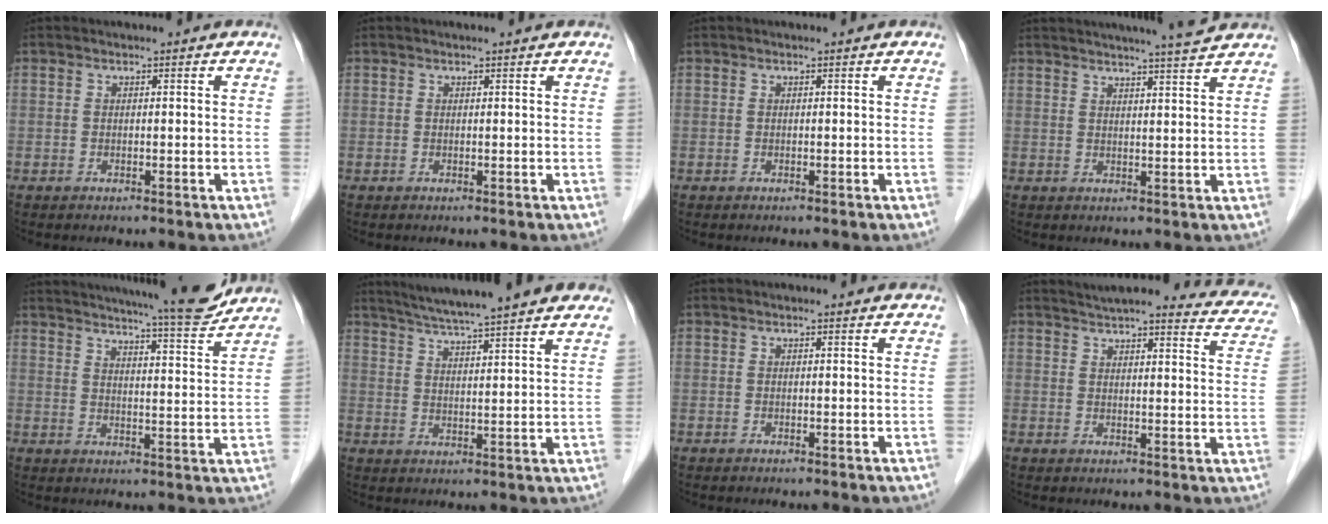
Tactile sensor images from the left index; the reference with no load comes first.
{"total": 0.7, "force": [0.7, -0.1, 0.3], "torque": [-0.009, 0.003, 0.013]}
{"total": 0.0}
{"total": 8.7, "force": [7.9, -0.7, 3.5], "torque": [-0.057, 0.008, 0.096]}
{"total": 15.2, "force": [14.0, 0.4, 6.0], "torque": [-0.092, -0.022, 0.182]}
{"total": 18.9, "force": [16.3, 1.0, 9.4], "torque": [-0.150, 0.026, 0.222]}
{"total": 1.2, "force": [1.1, 0.3, 0.3], "torque": [-0.015, 0.009, 0.008]}
{"total": 13.3, "force": [12.2, 2.0, 4.8], "torque": [-0.042, -0.020, 0.126]}